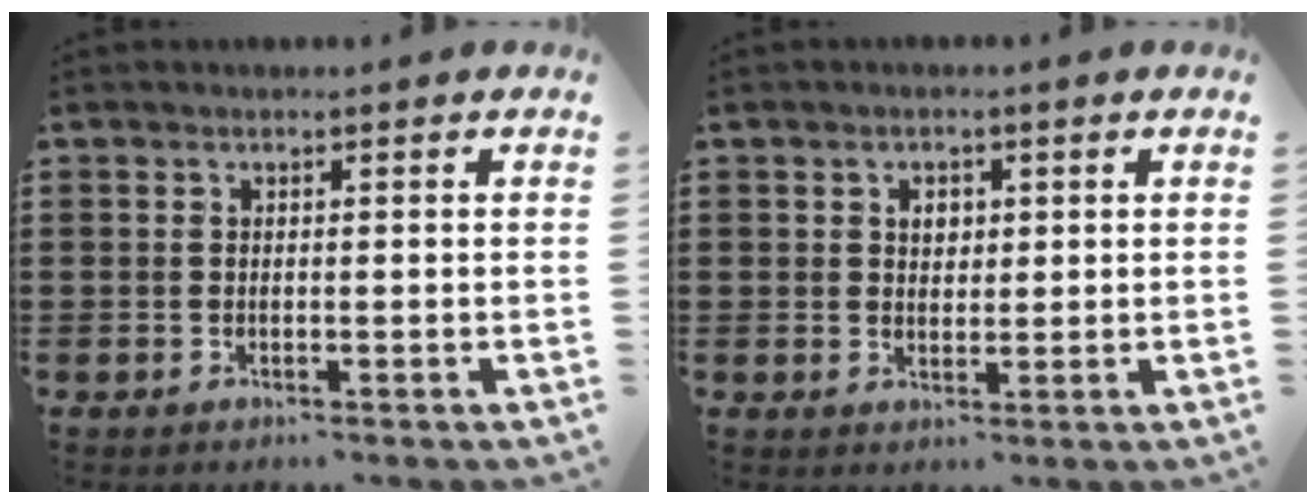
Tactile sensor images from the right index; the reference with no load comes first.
{"total": 2.0, "force": [0.8, 1.5, 1.0], "torque": [-0.026, 0.010, 0.013]}